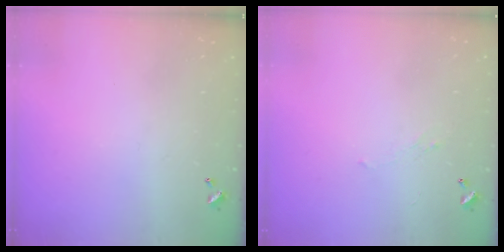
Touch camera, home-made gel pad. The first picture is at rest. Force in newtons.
{"total": 1.3, "press": 1.1, "slide": 0.7}